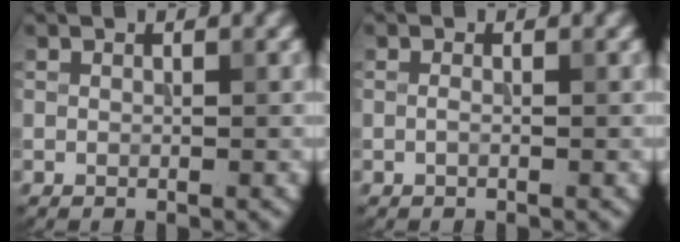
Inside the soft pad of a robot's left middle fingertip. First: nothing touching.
{"total": 0.5, "force": [-0.2, 0.1, 0.4], "torque": [-0.012, -0.001, -0.004]}